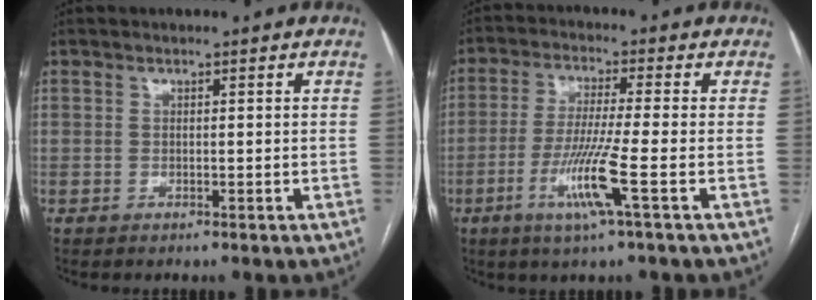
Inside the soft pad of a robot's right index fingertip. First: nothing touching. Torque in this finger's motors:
{"motor_torque": [1.45, -0.49, 0.66, 0.21]}